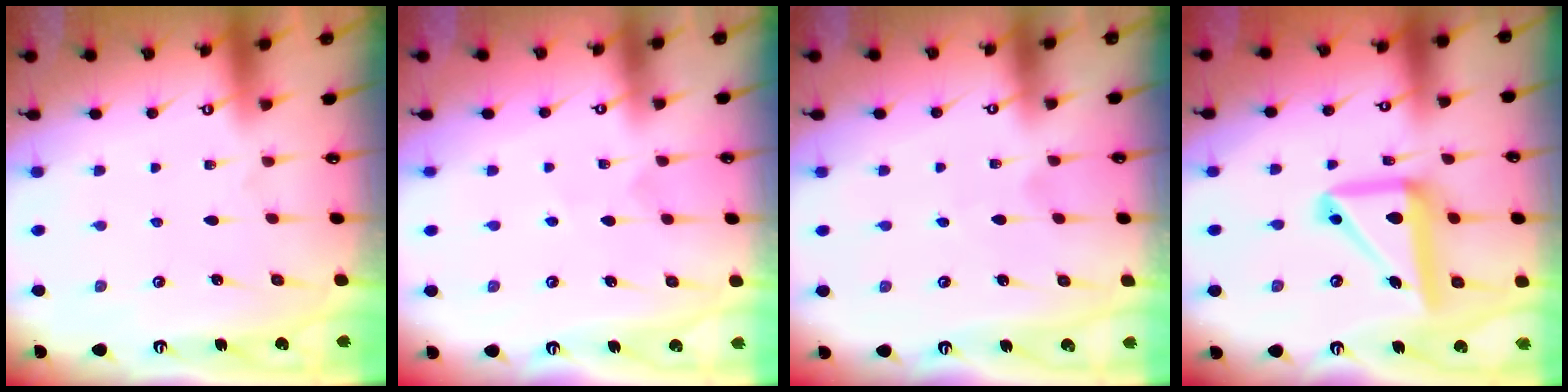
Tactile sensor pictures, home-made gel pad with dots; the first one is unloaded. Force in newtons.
{"total": 2.8, "press": 2.6, "slide": 1.0}
{"total": 2.0, "press": 2.0, "slide": 0.2}
{"total": 15.3, "press": 15.3, "slide": 1.5}